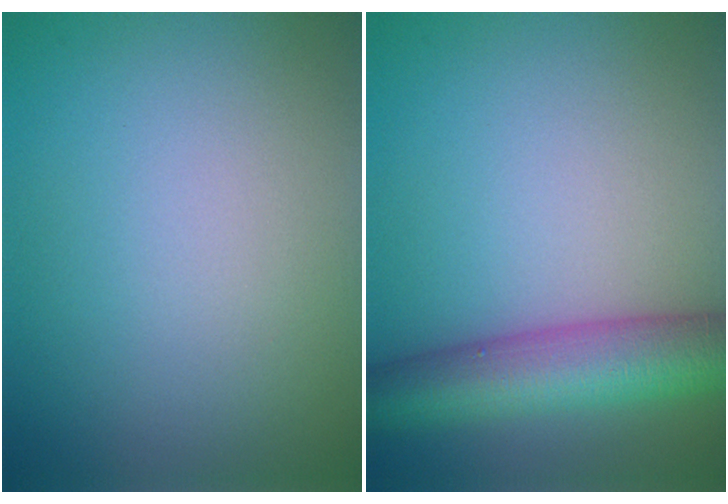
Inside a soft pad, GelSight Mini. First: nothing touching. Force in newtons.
{"total": 7.3, "press": 7.3, "slide": 0.3}